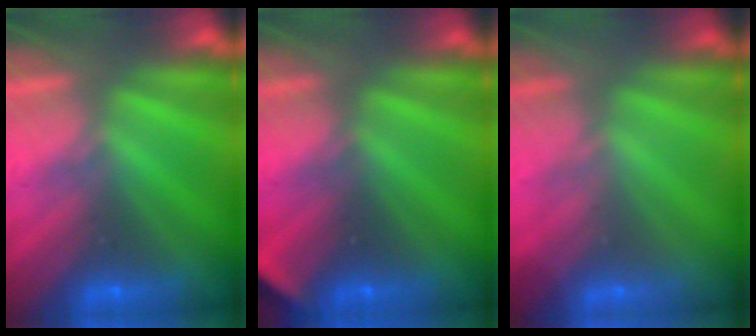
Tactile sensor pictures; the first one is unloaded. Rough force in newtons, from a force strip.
{"total": 2.1}
{"total": 1.8}